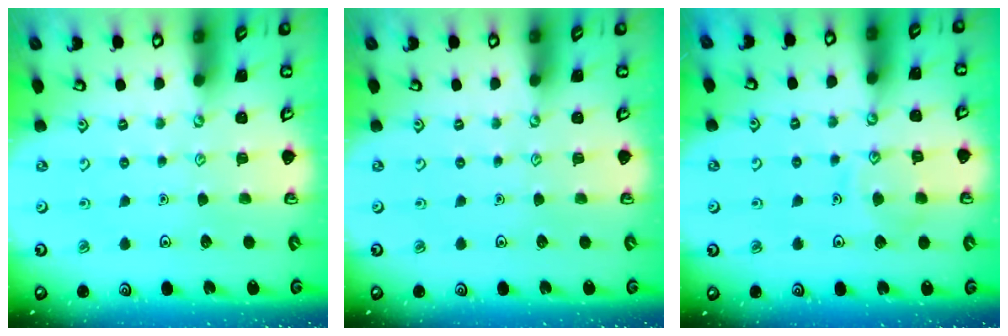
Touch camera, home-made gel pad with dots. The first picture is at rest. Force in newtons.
{"total": 0.0}
{"total": 8.8, "press": 8.7, "slide": 0.8}